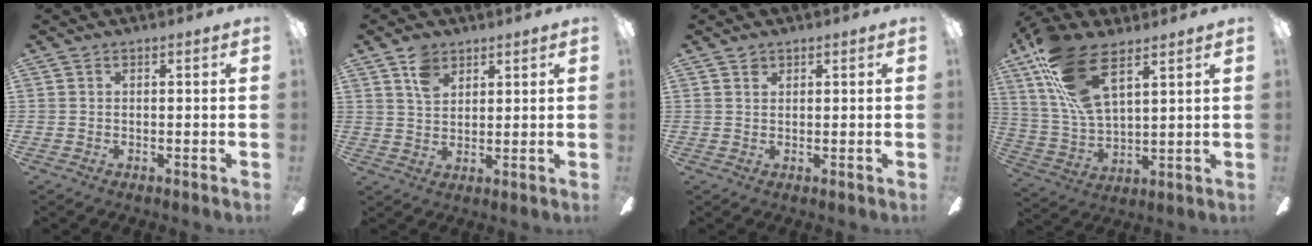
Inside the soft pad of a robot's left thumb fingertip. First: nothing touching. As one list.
[{"total": 6.3, "force": [3.8, 4.0, 3.0], "torque": [-0.054, 0.002, 0.070]}, {"total": 1.4, "force": [0.9, 0.9, 0.4], "torque": [-0.011, 0.001, 0.017]}, {"total": 17.1, "force": [9.8, 7.0, 12.1], "torque": [-0.259, -0.040, 0.175]}]